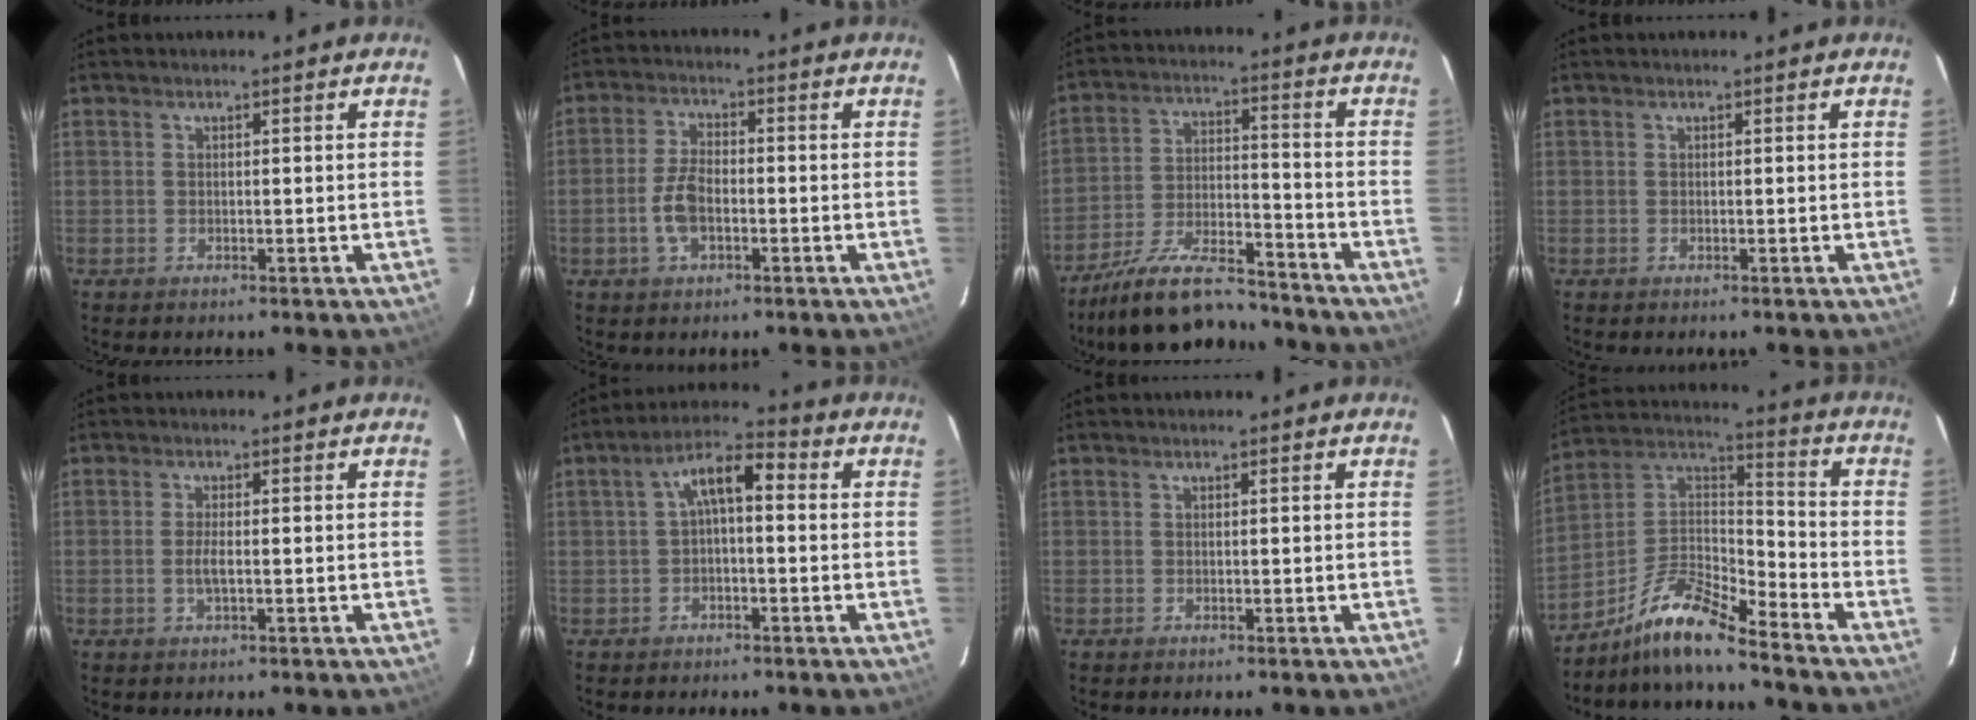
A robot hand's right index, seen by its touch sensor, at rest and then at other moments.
{"total": 6.0, "force": [-1.8, 3.2, 4.8], "torque": [-0.103, 0.005, -0.032]}
{"total": 17.7, "force": [-15.3, 4.1, 7.9], "torque": [-0.161, -0.015, -0.247]}
{"total": 0.0}
{"total": 2.1, "force": [-0.5, 0.4, 2.0], "torque": [-0.040, -0.005, -0.008]}
{"total": 6.4, "force": [0.1, 2.7, 5.8], "torque": [-0.110, 0.027, 0.001]}
{"total": 0.0}
{"total": 12.0, "force": [-9.9, 1.5, 6.5], "torque": [-0.148, 0.022, -0.199]}